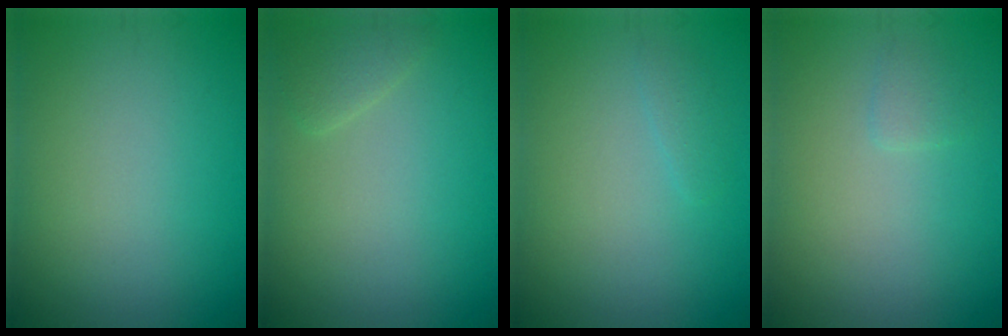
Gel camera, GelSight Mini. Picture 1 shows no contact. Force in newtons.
{"total": 1.3, "press": 1.3, "slide": 0.2}
{"total": 0.9, "press": 0.9, "slide": 0.1}
{"total": 0.9, "press": 0.9, "slide": 0.1}